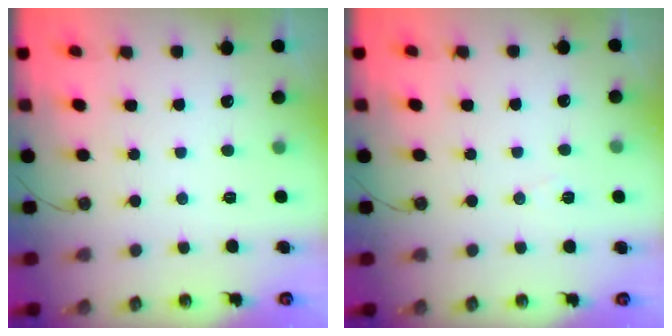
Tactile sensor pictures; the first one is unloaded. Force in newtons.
{"total": 6.2, "press": 4.2, "slide": 4.5}